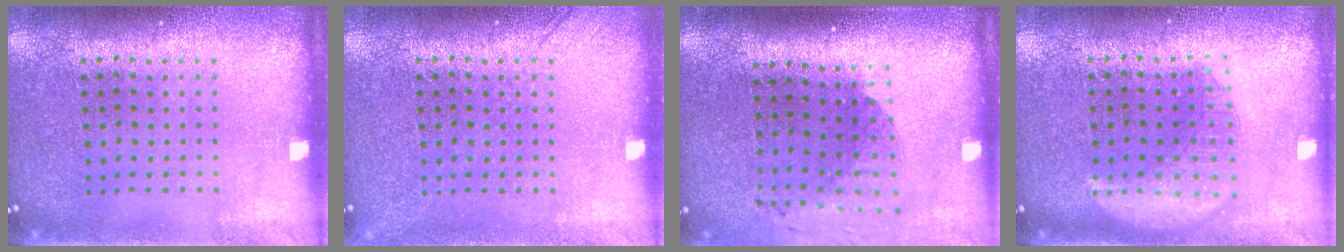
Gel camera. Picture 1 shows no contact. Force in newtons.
{"total": 1.2, "press": 1.2, "slide": 0.2}
{"total": 1.9, "press": 1.4, "slide": 1.3}
{"total": 1.9, "press": 1.9, "slide": 0.2}